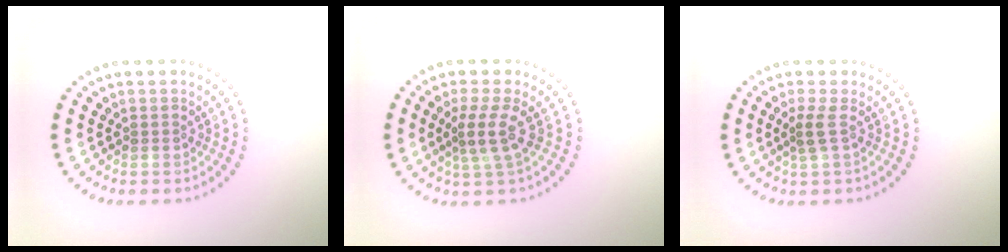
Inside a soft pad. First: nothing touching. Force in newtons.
{"total": 2.9, "press": 2.1, "slide": 2.0}
{"total": 1.5, "press": 1.0, "slide": 1.1}